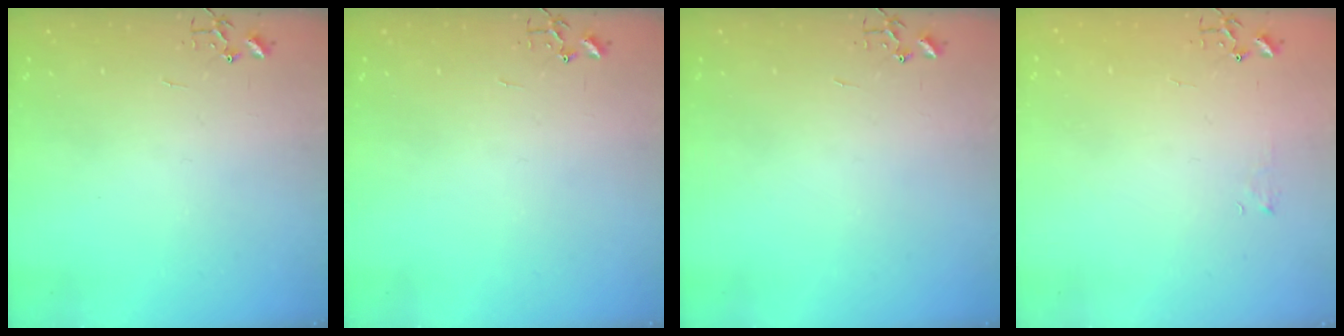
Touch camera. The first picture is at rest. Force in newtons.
{"total": 0.0}
{"total": 0.0}
{"total": 3.8, "press": 3.8, "slide": 0.5}